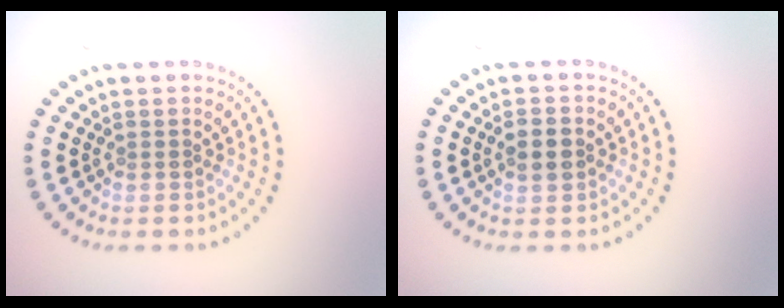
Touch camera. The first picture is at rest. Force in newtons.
{"total": 2.5, "press": 2.4, "slide": 0.3}